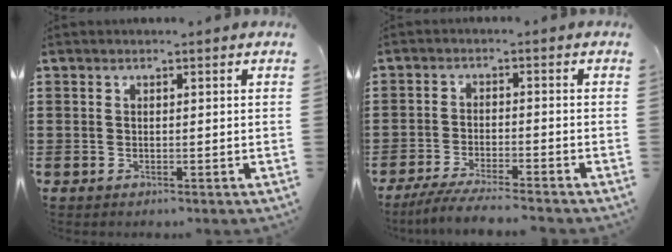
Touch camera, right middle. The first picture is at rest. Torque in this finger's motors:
{"motor_torque": [0.28, 0.19, 0.16, 0.07]}